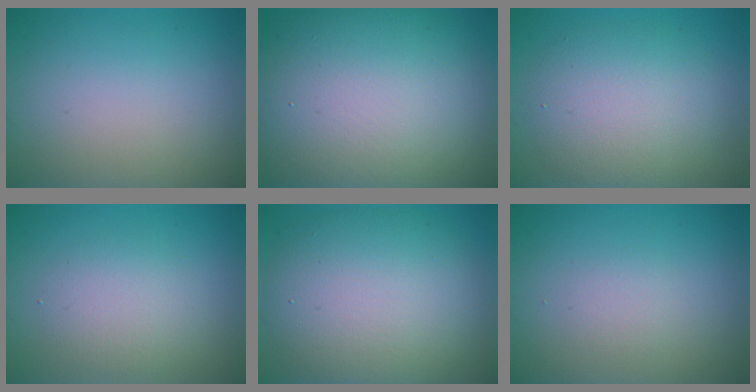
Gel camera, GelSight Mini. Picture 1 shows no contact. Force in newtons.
{"total": 15.6, "press": 15.5, "slide": 1.5}
{"total": 5.6, "press": 5.6, "slide": 0.3}
{"total": 2.6, "press": 2.6, "slide": 0.1}
{"total": 9.8, "press": 9.8, "slide": 0.6}
{"total": 1.2, "press": 1.2, "slide": 0.0}